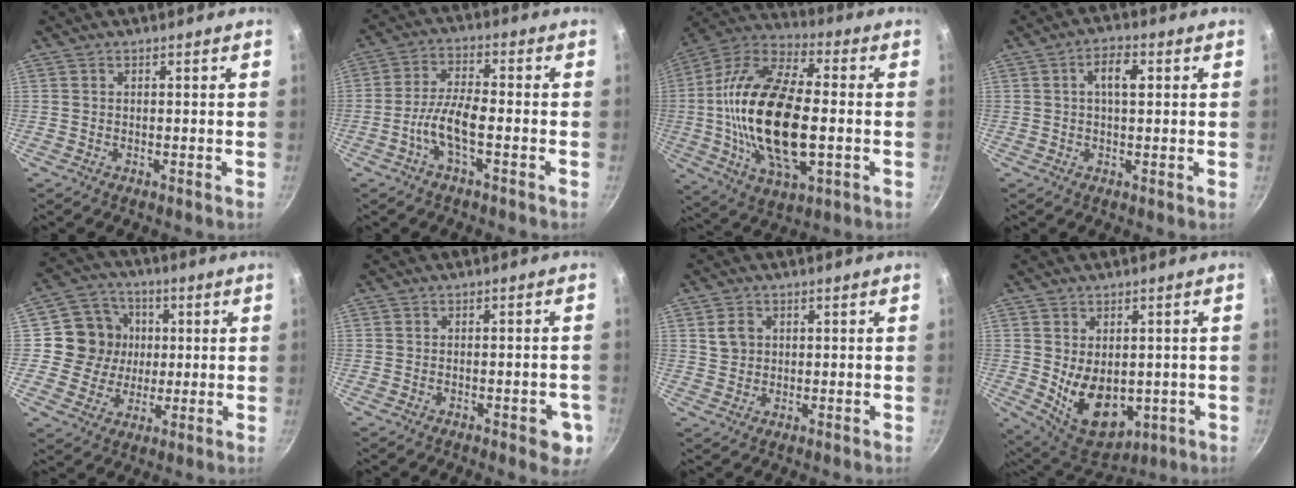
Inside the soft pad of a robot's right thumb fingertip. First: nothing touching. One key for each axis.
{"total": 7.5, "fx": -2.7, "fy": 2.4, "fz": 6.6, "tx": -0.135, "ty": 0.026, "tz": -0.060}
{"total": 25.2, "fx": -1.8, "fy": 12.1, "fz": 22.0, "tx": -0.424, "ty": 0.021, "tz": -0.039}
{"total": 5.2, "fx": 1.1, "fy": 2.4, "fz": 4.4, "tx": -0.070, "ty": 0.009, "tz": 0.012}
{"total": 11.1, "fx": 1.3, "fy": 10.6, "fz": 3.2, "tx": -0.022, "ty": 0.010, "tz": 0.011}
{"total": 5.5, "fx": -2.2, "fy": 2.1, "fz": 4.6, "tx": -0.040, "ty": 0.006, "tz": -0.025}
{"total": 3.5, "fx": 1.1, "fy": 2.9, "fz": 1.7, "tx": -0.016, "ty": 0.002, "tz": 0.022}
{"total": 12.3, "fx": -0.8, "fy": 8.3, "fz": 9.0, "tx": -0.113, "ty": -0.023, "tz": 0.015}